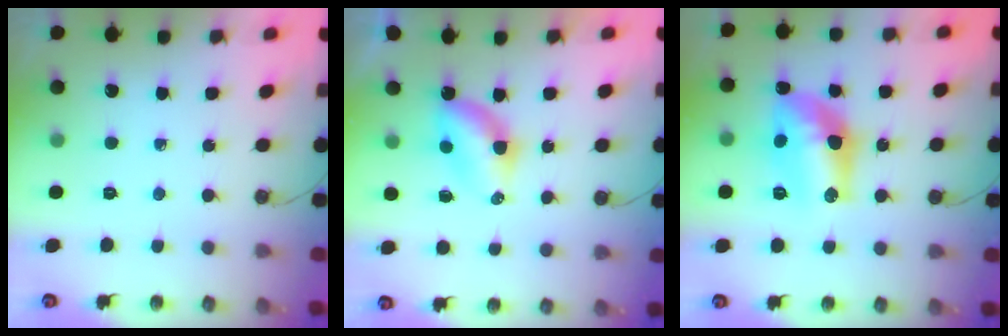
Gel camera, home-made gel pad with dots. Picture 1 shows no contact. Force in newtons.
{"total": 6.3, "press": 6.2, "slide": 0.6}
{"total": 13.0, "press": 13.0, "slide": 1.0}